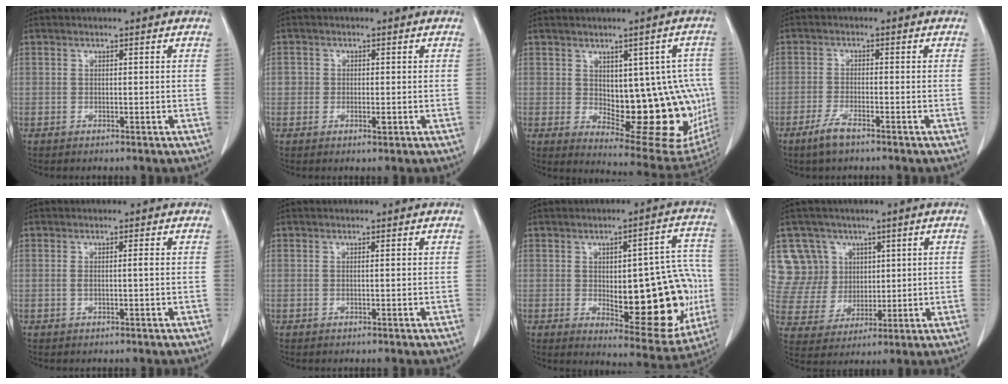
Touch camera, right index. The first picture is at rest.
{"total": 2.0, "force": [-0.3, 1.6, 1.1], "torque": [-0.009, 0.004, -0.003]}
{"total": 17.4, "force": [-0.8, 7.6, 15.6], "torque": [-0.152, 0.014, 0.020]}
{"total": 3.6, "force": [-2.6, 0.7, 2.4], "torque": [-0.054, -0.003, -0.050]}
{"total": 1.1, "force": [-0.1, 0.0, 1.1], "torque": [-0.022, 0.003, 0.003]}
{"total": 0.0}
{"total": 19.6, "force": [-2.6, 7.2, 18.0], "torque": [-0.188, 0.021, -0.007]}
{"total": 10.0, "force": [4.5, 9.0, 0.2], "torque": [-0.013, 0.032, 0.100]}